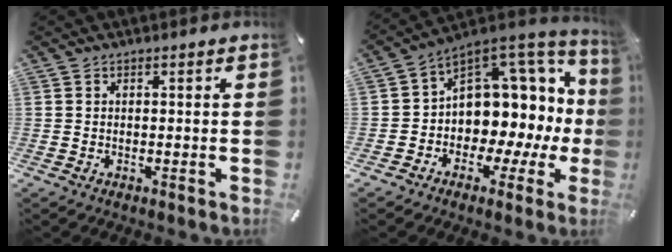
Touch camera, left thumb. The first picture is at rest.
{"total": 11.1, "force": [3.3, 8.6, 6.1], "torque": [-0.080, -0.064, 0.054]}